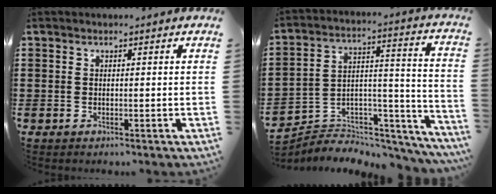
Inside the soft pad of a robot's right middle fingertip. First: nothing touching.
{"total": 4.0, "force": [-3.5, 1.7, -0.6], "torque": [0.005, -0.005, -0.074]}